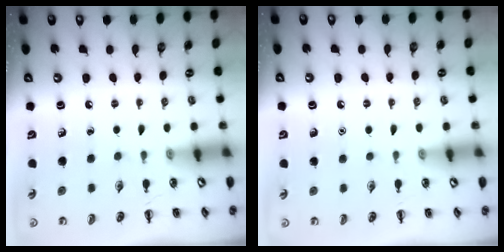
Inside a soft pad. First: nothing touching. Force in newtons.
{"total": 1.6, "press": 1.5, "slide": 0.1}